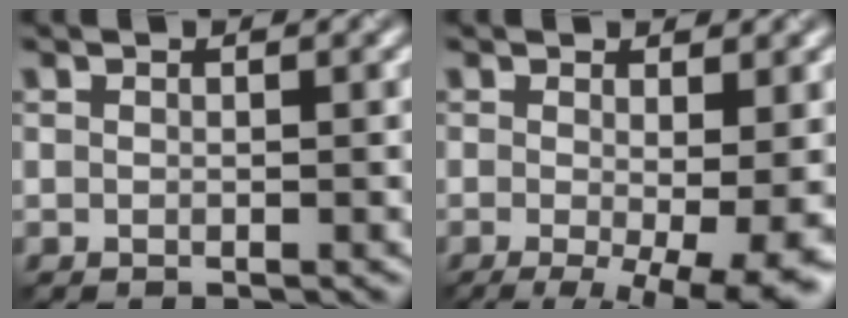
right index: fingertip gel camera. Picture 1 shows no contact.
{"total": 8.1, "force": [-2.1, 2.2, 7.6], "torque": [-0.105, -0.017, -0.022]}